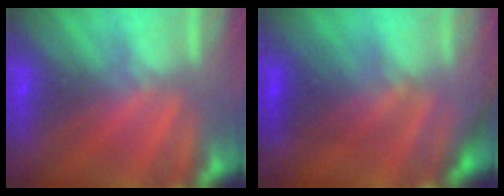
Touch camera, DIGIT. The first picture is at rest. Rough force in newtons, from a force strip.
{"total": 2.3}